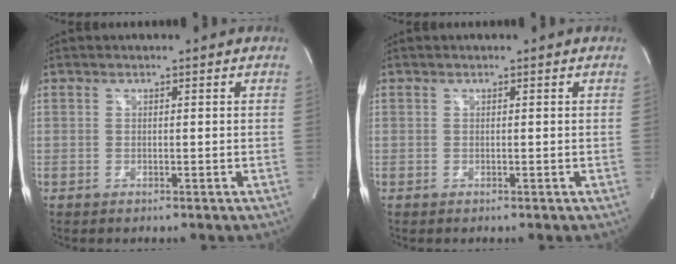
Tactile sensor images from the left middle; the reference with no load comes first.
{"total": 0.0}